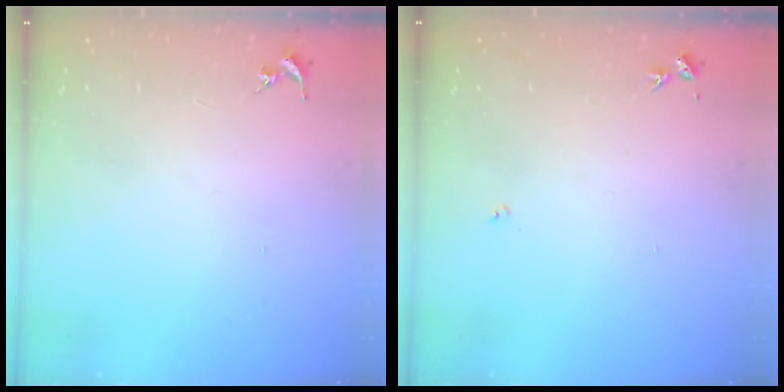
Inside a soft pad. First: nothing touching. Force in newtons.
{"total": 3.0, "press": 3.0, "slide": 0.4}